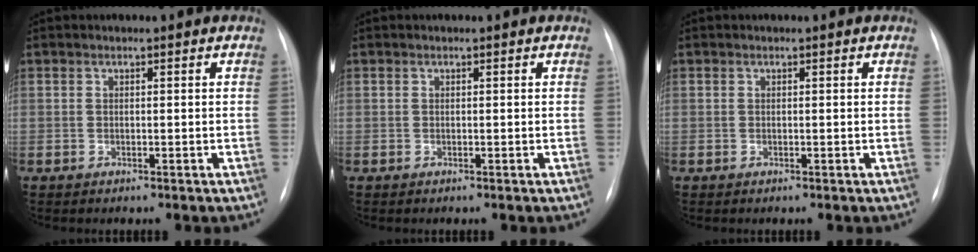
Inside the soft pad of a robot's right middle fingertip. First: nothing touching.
{"total": 0.0}
{"total": 0.0}